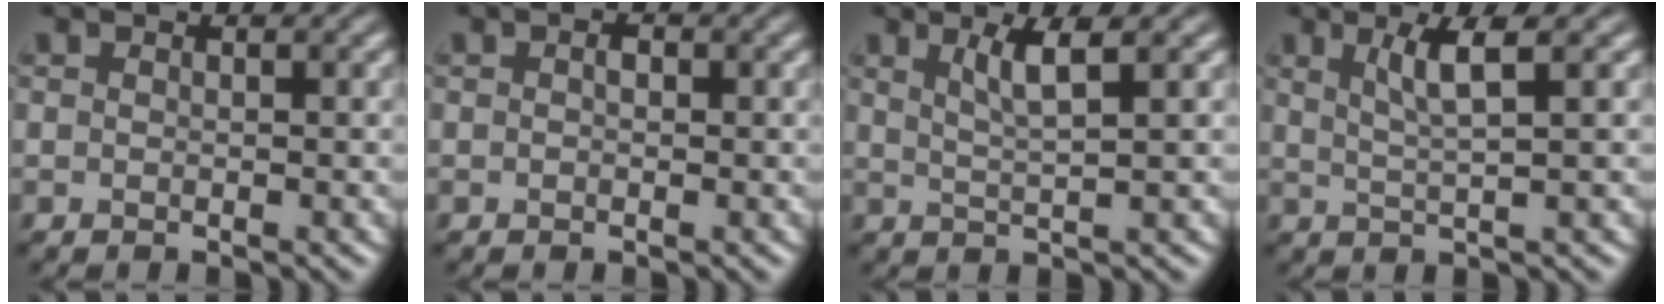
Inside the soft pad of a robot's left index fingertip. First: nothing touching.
{"total": 0.8, "force": [0.1, 0.5, 0.6], "torque": [-0.009, 0.000, -0.001]}
{"total": 2.8, "force": [1.3, 0.5, 2.4], "torque": [-0.039, -0.001, 0.024]}
{"total": 3.2, "force": [1.3, 0.5, 2.8], "torque": [-0.046, -0.001, 0.026]}